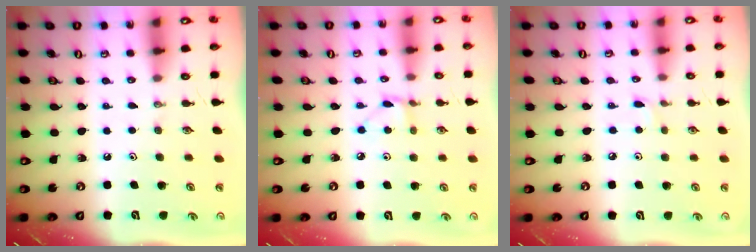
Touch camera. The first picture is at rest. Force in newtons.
{"total": 2.6, "press": 2.6, "slide": 0.3}
{"total": 2.2, "press": 2.2, "slide": 0.3}